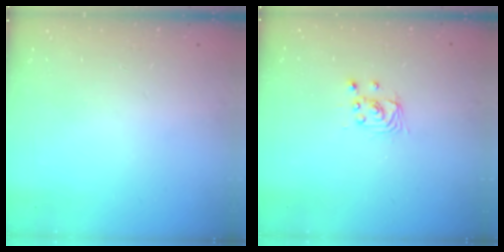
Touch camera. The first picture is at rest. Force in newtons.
{"total": 2.8, "press": 2.8, "slide": 0.1}